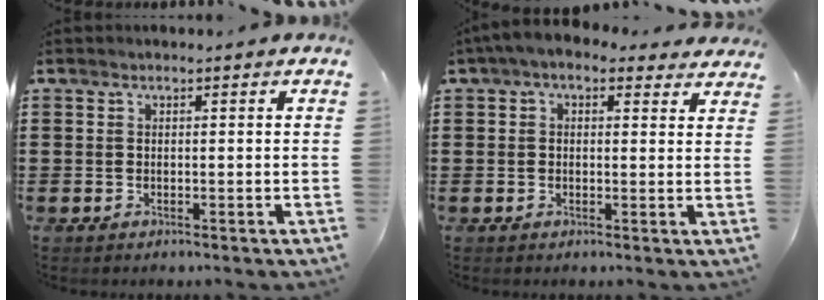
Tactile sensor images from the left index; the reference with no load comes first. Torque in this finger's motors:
{"motor_torque": [2.14, 0.00, 0.59, 0.21]}